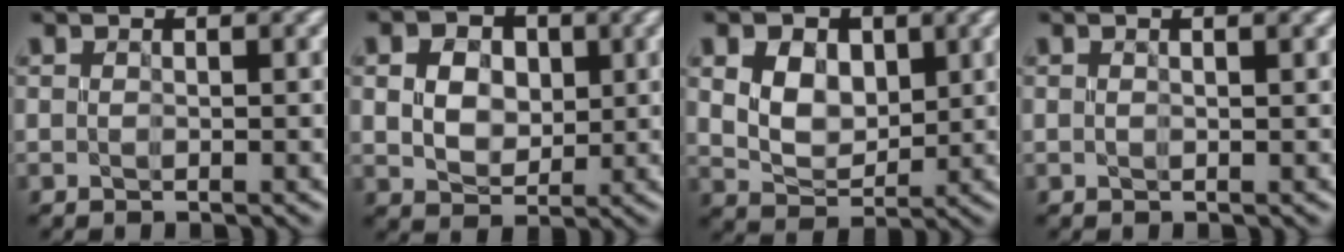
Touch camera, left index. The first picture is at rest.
{"total": 4.7, "force": [1.1, 3.5, 2.8], "torque": [-0.059, 0.005, 0.013]}
{"total": 4.9, "force": [1.6, 3.6, 3.0], "torque": [-0.069, -0.001, 0.027]}
{"total": 1.7, "force": [0.9, 0.4, 1.4], "torque": [-0.022, 0.001, 0.006]}